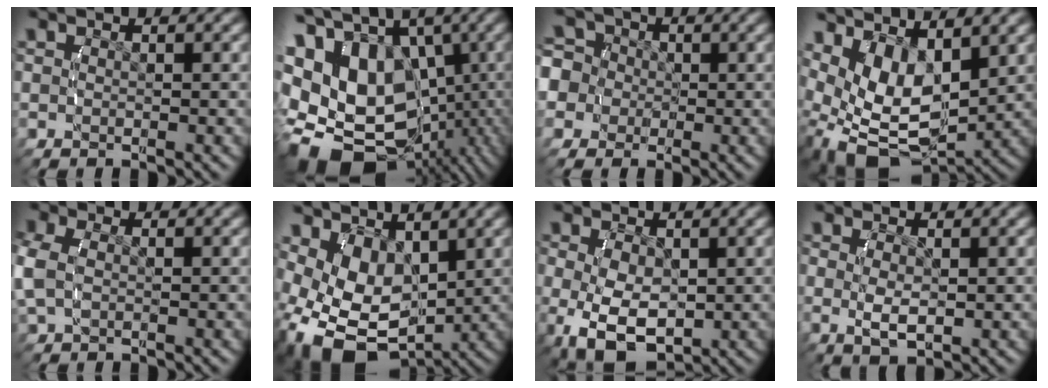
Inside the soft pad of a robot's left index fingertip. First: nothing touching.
{"total": 20.3, "force": [-4.7, 15.3, 12.4], "torque": [-0.284, -0.087, -0.051]}
{"total": 10.3, "force": [0.0, 9.7, 3.7], "torque": [-0.102, -0.027, -0.010]}
{"total": 11.0, "force": [-0.6, 7.9, 7.6], "torque": [-0.179, -0.055, 0.011]}
{"total": 2.6, "force": [-0.1, 2.1, 1.7], "torque": [-0.064, -0.010, 0.008]}
{"total": 10.5, "force": [-1.6, 7.9, 6.8], "torque": [-0.172, -0.055, -0.009]}
{"total": 8.1, "force": [-3.0, 5.6, 5.0], "torque": [-0.116, -0.064, -0.018]}
{"total": 2.6, "force": [-0.2, 1.3, 2.3], "torque": [-0.046, -0.014, 0.007]}